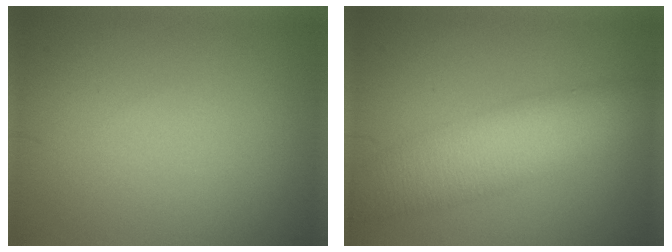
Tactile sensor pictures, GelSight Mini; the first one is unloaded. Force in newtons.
{"total": 6.8, "press": 6.8, "slide": 0.2}